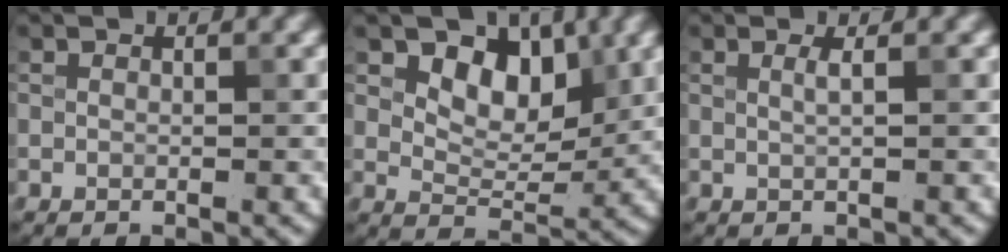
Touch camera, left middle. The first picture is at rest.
{"total": 4.9, "force": [2.4, 3.0, 3.0], "torque": [-0.044, -0.009, 0.030]}
{"total": 1.1, "force": [0.3, 0.4, 1.0], "torque": [-0.013, 0.001, 0.002]}